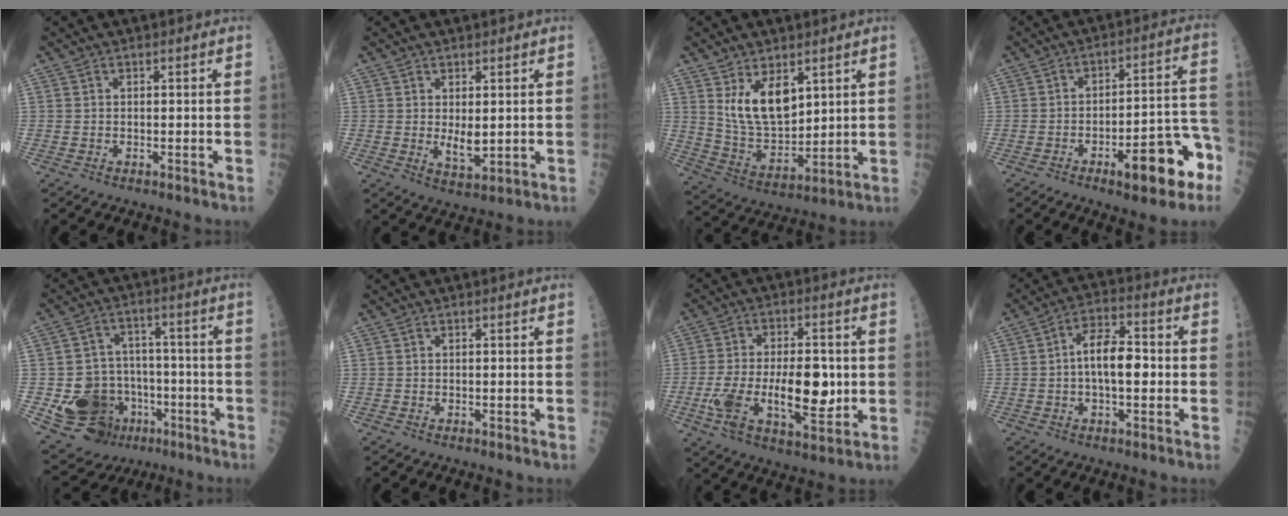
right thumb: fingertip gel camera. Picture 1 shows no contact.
{"total": 3.9, "force": [0.5, 1.8, 3.4], "torque": [-0.049, -0.013, 0.016]}
{"total": 10.9, "force": [4.8, 5.8, 7.9], "torque": [-0.118, -0.034, 0.106]}
{"total": 14.3, "force": [-6.7, 4.6, 11.7], "torque": [-0.140, 0.052, -0.088]}
{"total": 16.2, "force": [-5.6, 13.1, 7.7], "torque": [-0.095, 0.044, -0.074]}
{"total": 0.0}
{"total": 17.2, "force": [-2.0, 7.8, 15.2], "torque": [-0.265, 0.003, -0.028]}
{"total": 9.2, "force": [-0.4, 4.2, 8.1], "torque": [-0.131, 0.024, -0.013]}